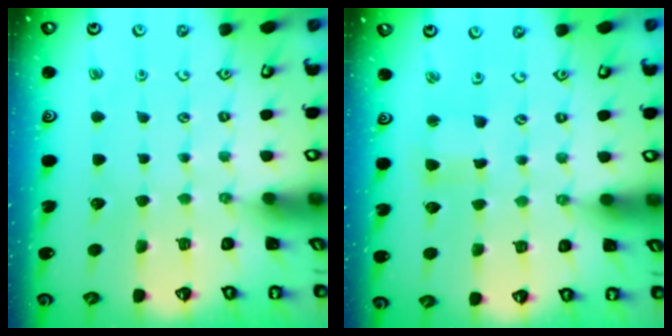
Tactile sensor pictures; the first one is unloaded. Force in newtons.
{"total": 1.9, "press": 1.9, "slide": 0.2}